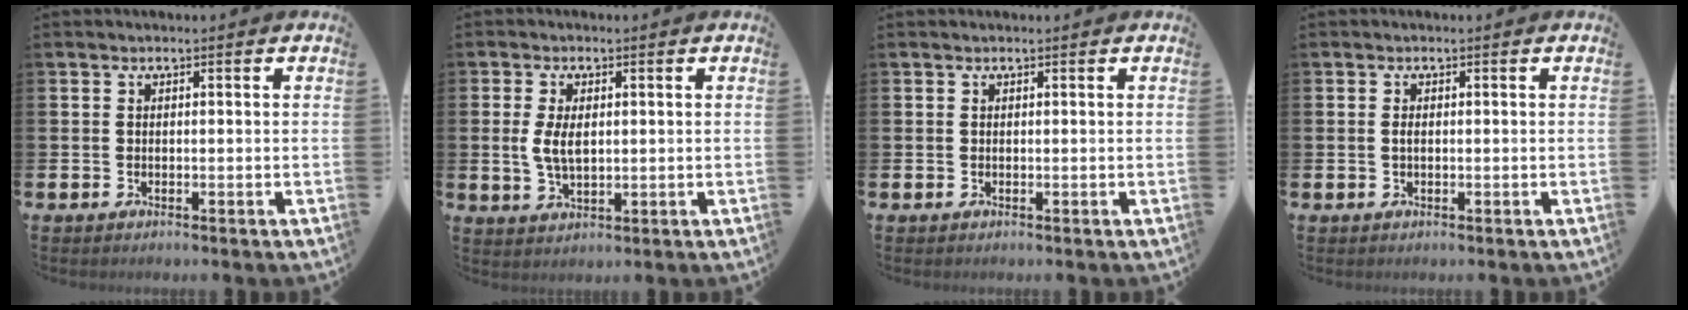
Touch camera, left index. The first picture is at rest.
{"total": 4.3, "force": [0.9, 2.3, 3.6], "torque": [-0.057, 0.002, 0.011]}
{"total": 0.0}
{"total": 0.8, "force": [0.0, 0.4, 0.7], "torque": [-0.007, 0.000, -0.003]}